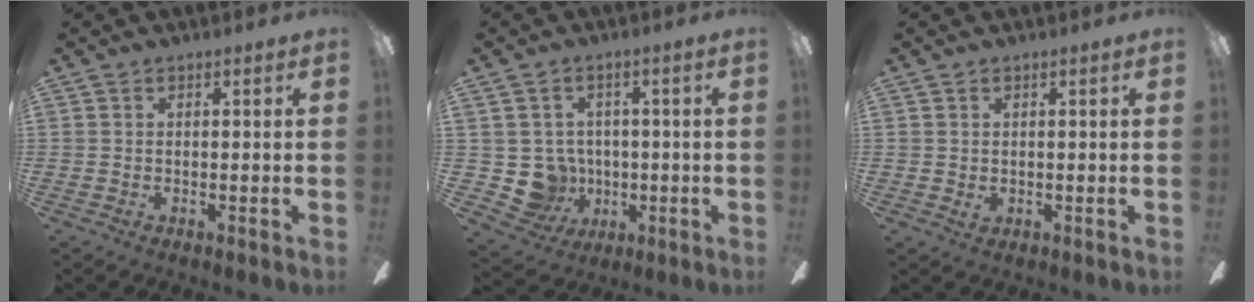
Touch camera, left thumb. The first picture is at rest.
{"total": 8.4, "force": [-0.1, 8.2, 1.8], "torque": [-0.065, -0.006, 0.008]}
{"total": 0.8, "force": [0.3, 0.7, 0.4], "torque": [0.001, -0.002, 0.003]}